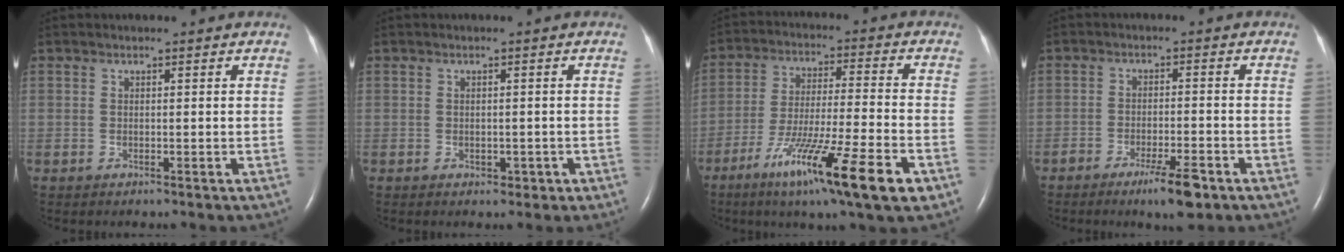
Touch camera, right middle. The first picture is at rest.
{"total": 1.5, "force": [-0.6, 1.2, 0.8], "torque": [-0.011, 0.001, -0.001]}
{"total": 16.6, "force": [-8.8, 0.2, 14.1], "torque": [-0.239, -0.044, -0.146]}
{"total": 5.7, "force": [-3.6, 0.9, 4.3], "torque": [-0.075, -0.006, -0.057]}